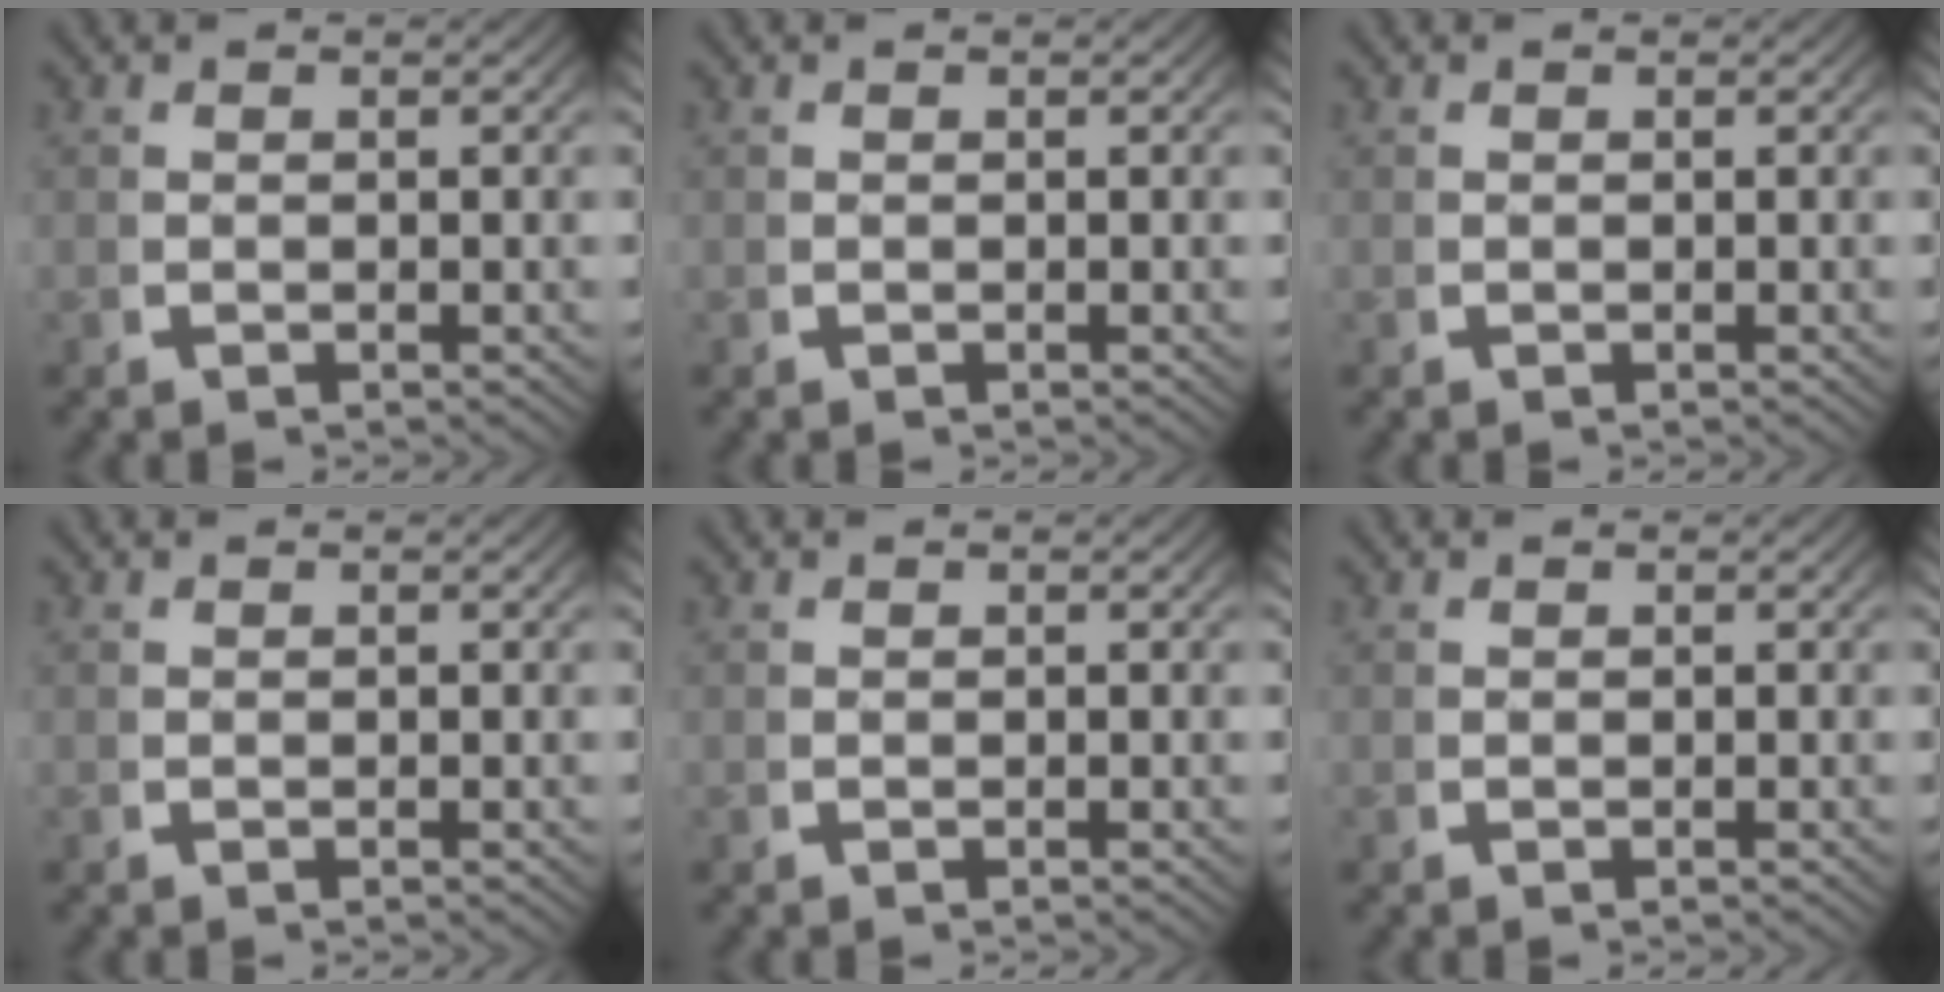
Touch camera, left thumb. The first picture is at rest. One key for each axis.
{"total": 0.0}
{"total": 0.0}
{"total": 0.0}
{"total": 0.0}
{"total": 0.0}